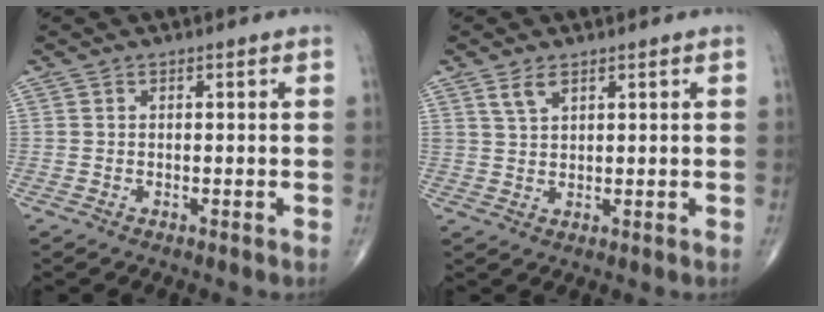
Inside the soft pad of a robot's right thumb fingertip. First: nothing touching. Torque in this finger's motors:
{"motor_torque": [0.01, 0.01, 0.25, 0.34, 0.00]}